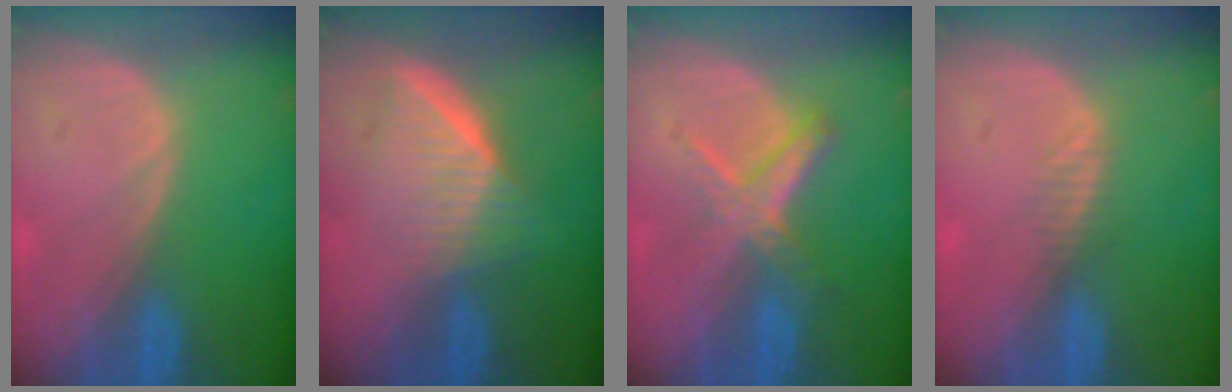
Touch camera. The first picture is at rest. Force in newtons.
{"total": 6.8, "press": 6.1, "slide": 3.1}
{"total": 5.7, "press": 5.4, "slide": 1.7}
{"total": 1.3, "press": 1.1, "slide": 0.7}